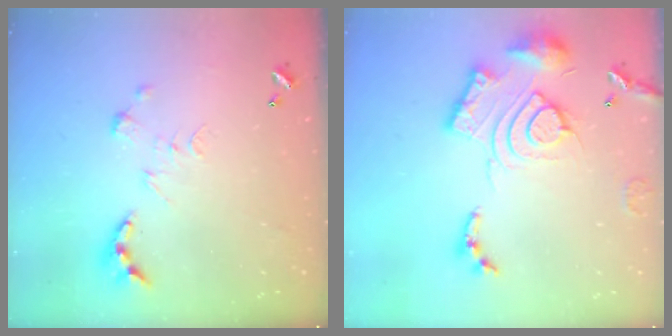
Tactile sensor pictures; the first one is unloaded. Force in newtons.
{"total": 20.0, "press": 19.9, "slide": 1.9}